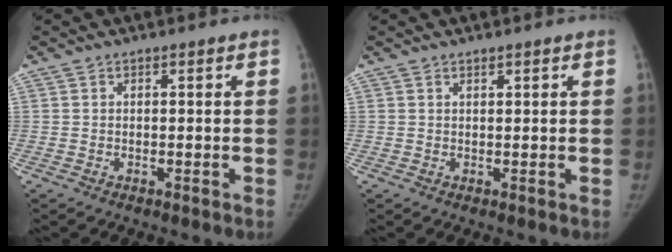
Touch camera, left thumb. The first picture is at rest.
{"total": 0.7, "force": [0.6, 0.2, 0.2], "torque": [-0.004, -0.005, 0.010]}